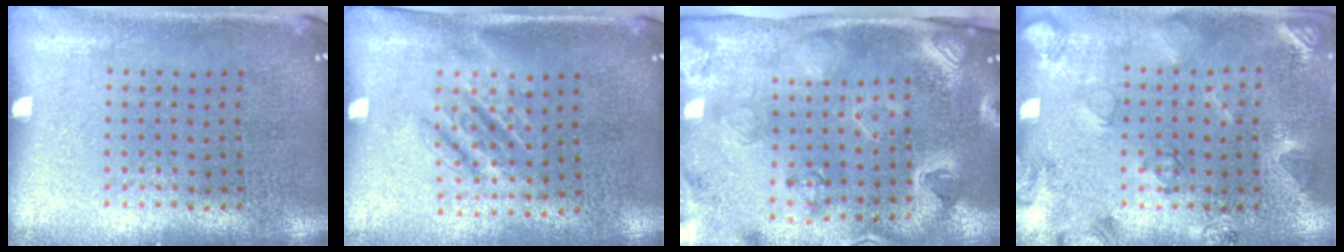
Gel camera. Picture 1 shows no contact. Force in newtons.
{"total": 1.5, "press": 1.3, "slide": 0.8}
{"total": 3.2, "press": 3.1, "slide": 0.4}
{"total": 2.1, "press": 1.9, "slide": 0.8}